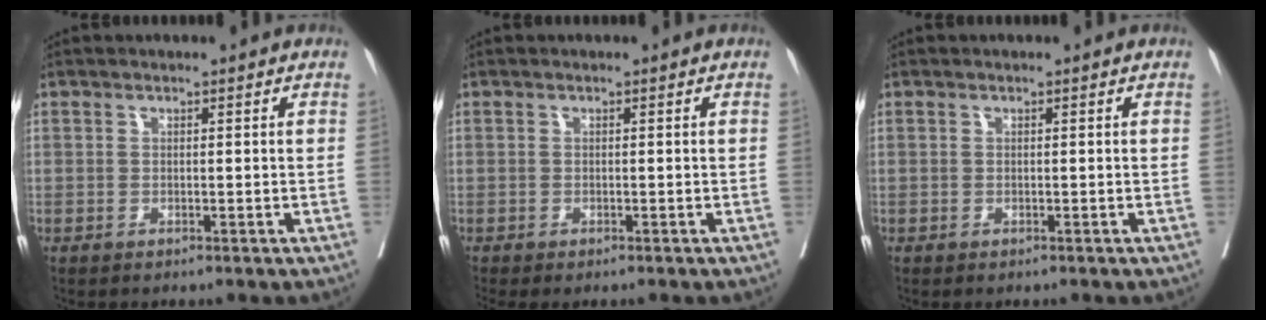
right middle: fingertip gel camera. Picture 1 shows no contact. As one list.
[{"total": 1.8, "force": [-1.5, 0.4, 0.8], "torque": [-0.008, -0.005, -0.024]}, {"total": 0.0}]